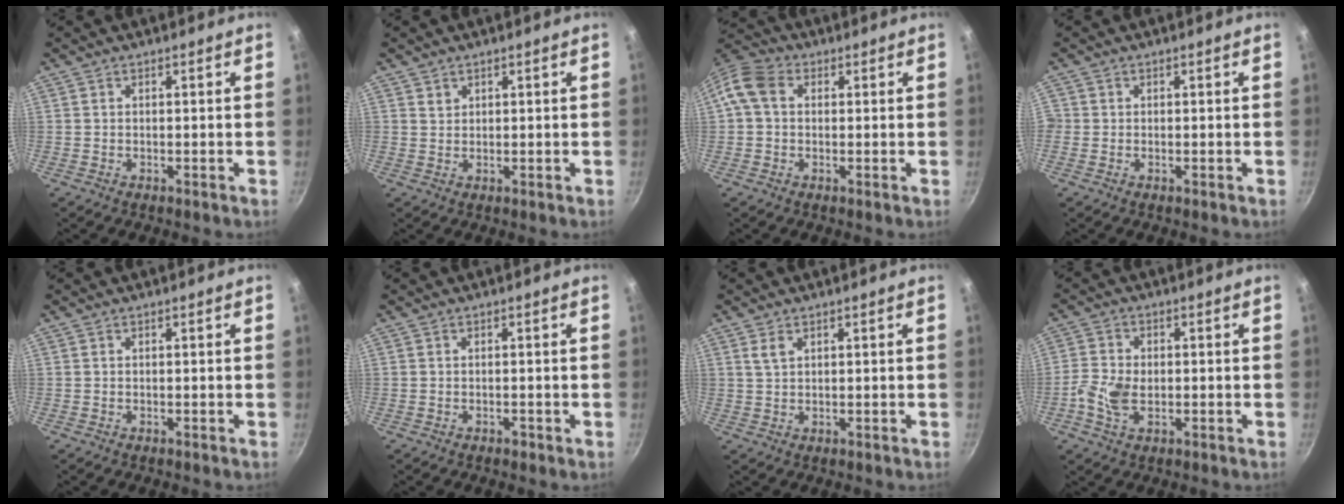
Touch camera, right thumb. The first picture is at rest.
{"total": 1.4, "force": [0.8, 1.1, 0.3], "torque": [0.007, 0.002, 0.015]}
{"total": 6.9, "force": [0.9, 5.3, 4.2], "torque": [-0.078, 0.016, -0.001]}
{"total": 1.0, "force": [-0.1, 0.9, 0.1], "torque": [0.004, 0.002, -0.005]}
{"total": 0.0}
{"total": 1.0, "force": [-0.5, 0.5, 0.6], "torque": [-0.011, 0.003, -0.004]}
{"total": 2.3, "force": [1.2, 1.3, 1.5], "torque": [-0.024, -0.003, 0.024]}
{"total": 6.1, "force": [-1.1, 3.9, 4.5], "torque": [-0.101, 0.008, -0.029]}